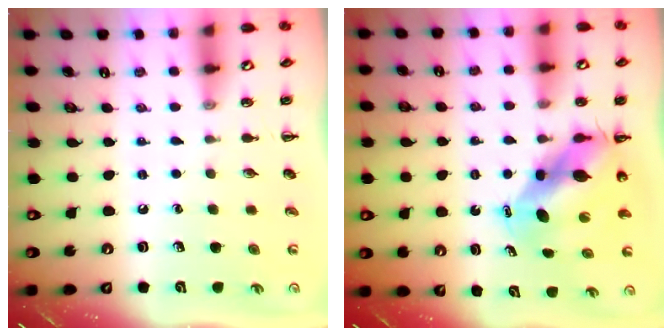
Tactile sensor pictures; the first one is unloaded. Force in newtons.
{"total": 9.6, "press": 9.2, "slide": 2.9}